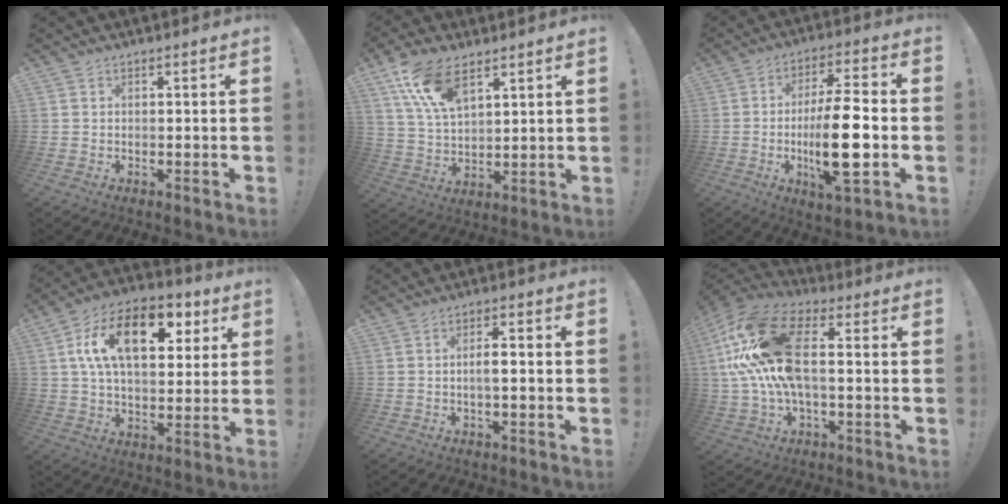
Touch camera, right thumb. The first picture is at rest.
{"total": 12.8, "force": [8.1, 6.3, 7.8], "torque": [-0.157, -0.028, 0.152]}
{"total": 17.1, "force": [-2.6, 4.7, 16.2], "torque": [-0.286, 0.001, -0.045]}
{"total": 19.4, "force": [6.3, 11.3, 14.5], "torque": [-0.232, -0.007, 0.104]}
{"total": 4.1, "force": [-0.8, 1.0, 3.9], "torque": [-0.060, 0.005, -0.017]}
{"total": 21.5, "force": [1.8, 11.2, 18.3], "torque": [-0.360, 0.016, 0.036]}